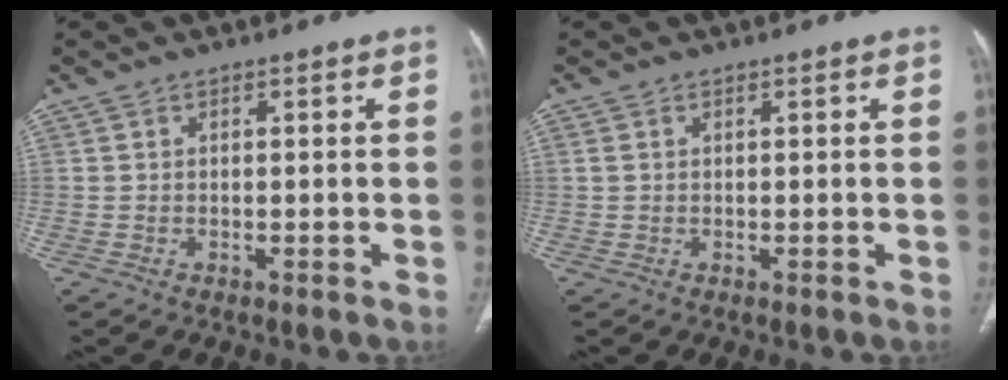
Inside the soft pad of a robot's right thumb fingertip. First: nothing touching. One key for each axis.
{"total": 0.8, "fx": 0.4, "fy": 0.5, "fz": 0.5, "tx": -0.013, "ty": 0.009, "tz": 0.012}